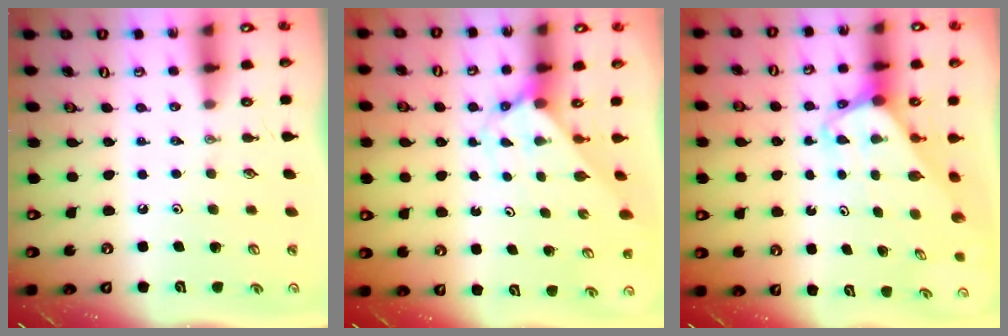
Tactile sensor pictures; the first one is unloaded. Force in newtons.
{"total": 2.4, "press": 2.4, "slide": 0.2}
{"total": 2.5, "press": 2.5, "slide": 0.1}